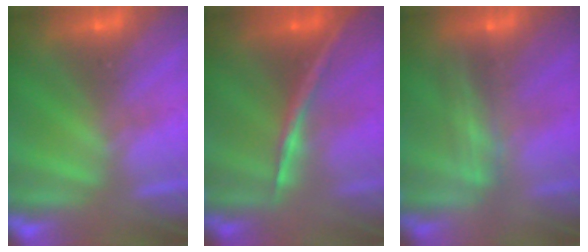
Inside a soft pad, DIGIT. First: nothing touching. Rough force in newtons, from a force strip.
{"total": 1.7}
{"total": 2.4}